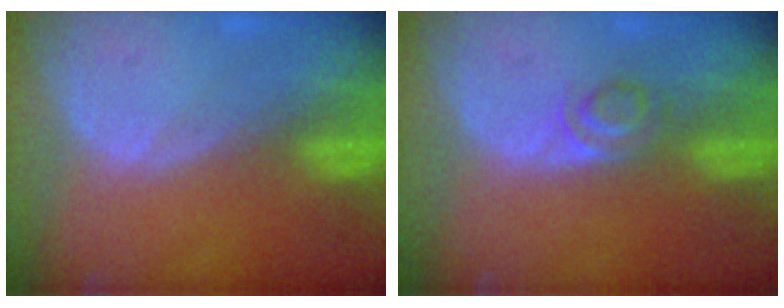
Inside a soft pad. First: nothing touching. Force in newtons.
{"total": 2.5, "press": 2.4, "slide": 0.8}